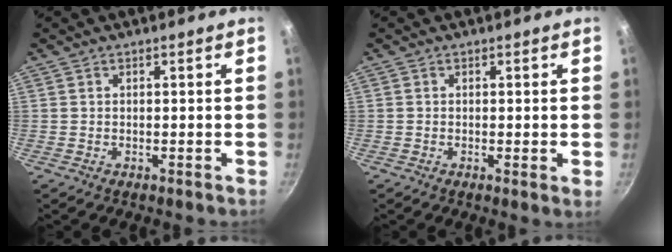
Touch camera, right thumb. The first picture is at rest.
{"total": 1.4, "force": [0.0, 0.1, 1.4], "torque": [-0.022, -0.006, -0.004]}